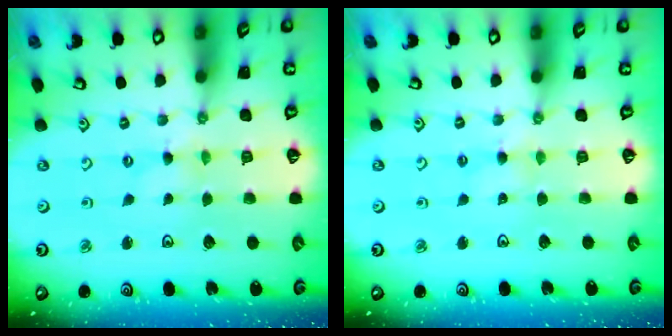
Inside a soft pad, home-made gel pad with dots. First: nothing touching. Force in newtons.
{"total": 2.2, "press": 2.1, "slide": 0.4}